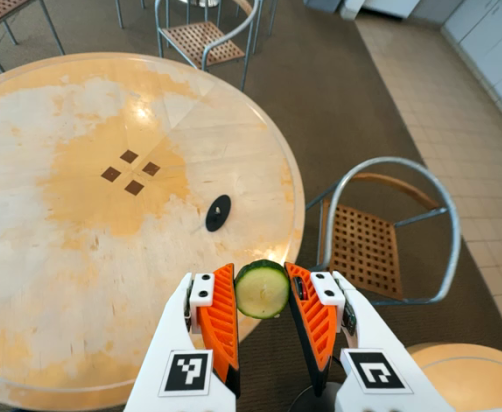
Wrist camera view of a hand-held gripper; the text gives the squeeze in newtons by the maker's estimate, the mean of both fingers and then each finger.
{"total": 8.9, "left": 9.3, "right": 8.6}